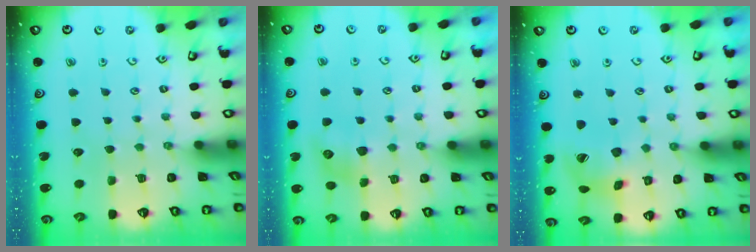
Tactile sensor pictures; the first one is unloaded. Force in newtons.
{"total": 8.0, "press": 8.0, "slide": 0.4}
{"total": 12.4, "press": 12.3, "slide": 1.6}